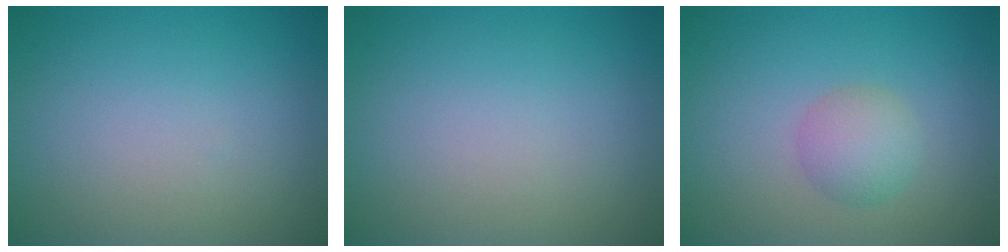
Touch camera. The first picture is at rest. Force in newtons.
{"total": 0.0}
{"total": 2.5, "press": 2.5, "slide": 0.1}